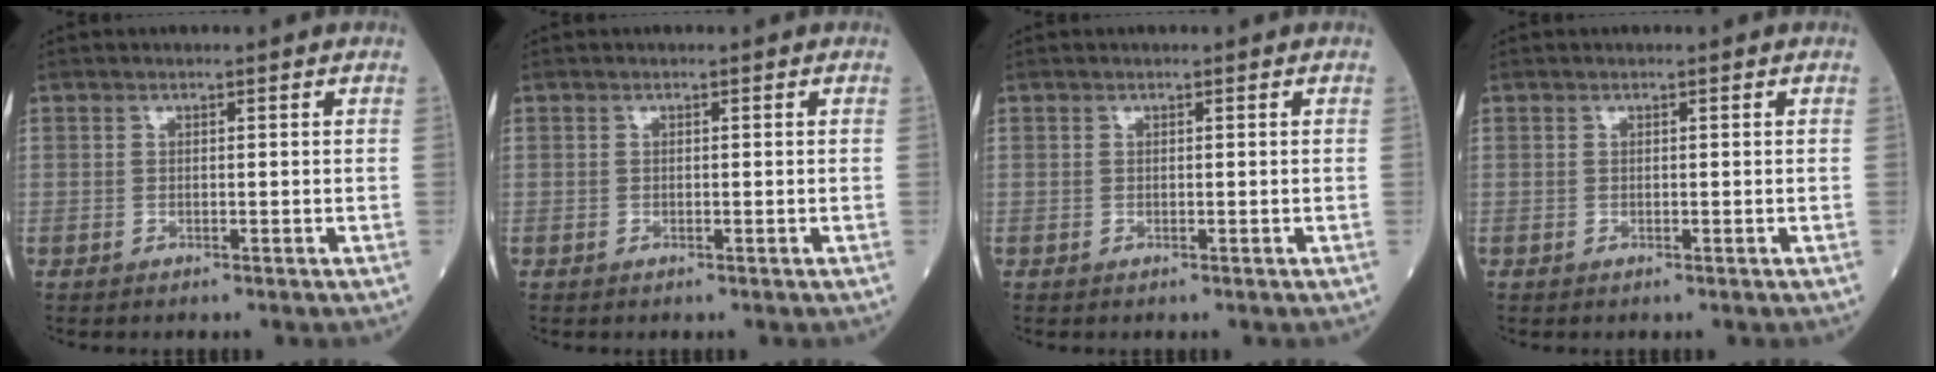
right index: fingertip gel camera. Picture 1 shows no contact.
{"total": 0.0}
{"total": 0.0}
{"total": 0.0}